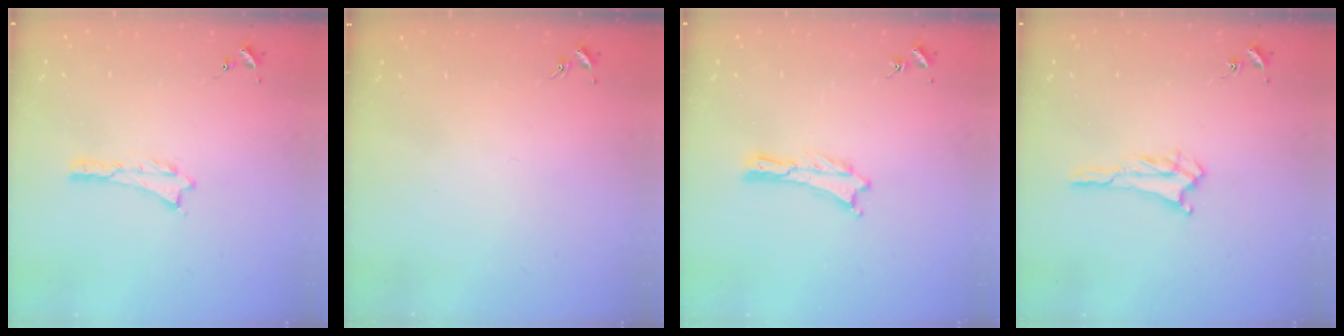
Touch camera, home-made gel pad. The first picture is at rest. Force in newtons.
{"total": 0.0}
{"total": 0.0}
{"total": 1.7, "press": 1.7, "slide": 0.2}